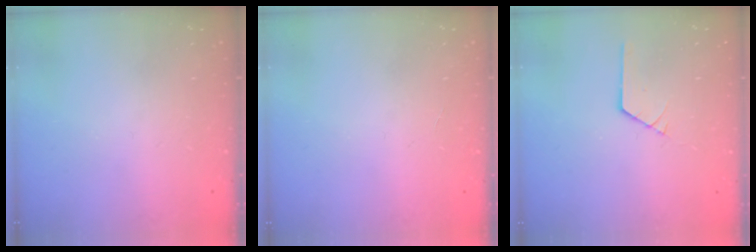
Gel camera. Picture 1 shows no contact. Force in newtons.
{"total": 0.0}
{"total": 1.1, "press": 1.0, "slide": 0.1}